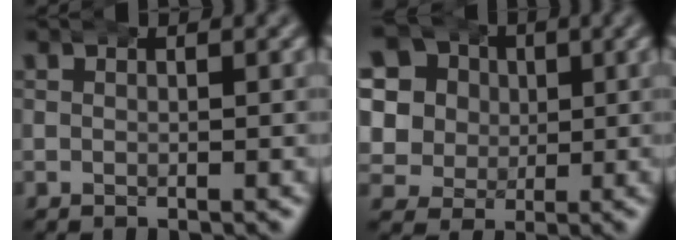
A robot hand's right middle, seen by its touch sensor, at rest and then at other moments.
{"total": 13.4, "force": [1.5, 12.2, 5.2], "torque": [-0.149, -0.024, 0.011]}